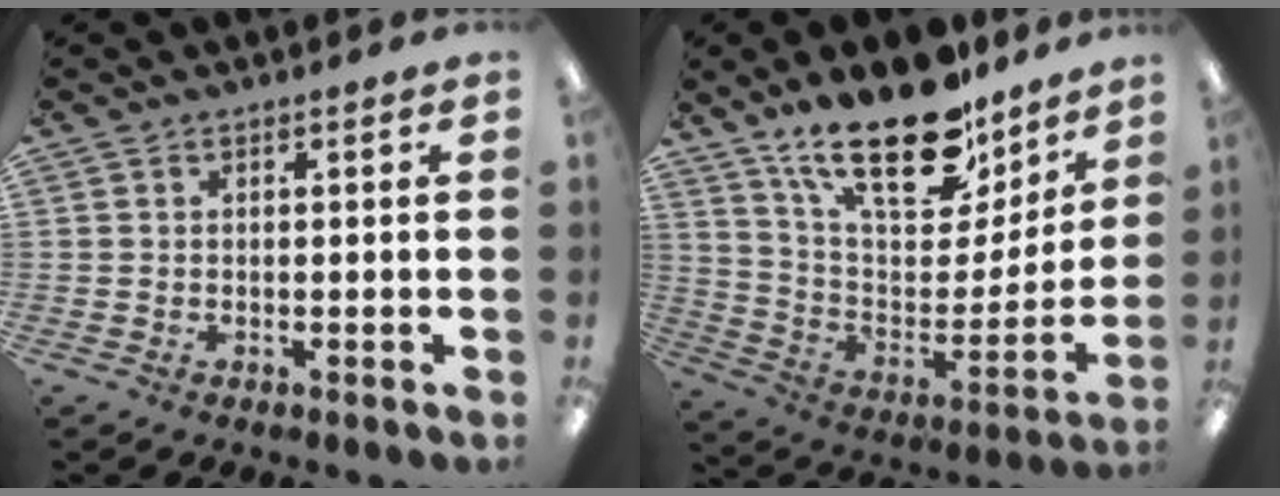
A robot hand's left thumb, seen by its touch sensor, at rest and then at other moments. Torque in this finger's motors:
{"motor_torque": [2.48, 1.47, 1.56, -1.22, 0.48]}